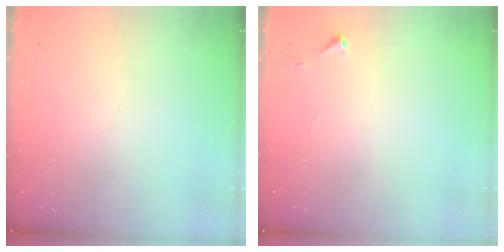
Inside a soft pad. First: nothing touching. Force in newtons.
{"total": 2.8, "press": 2.8, "slide": 0.4}